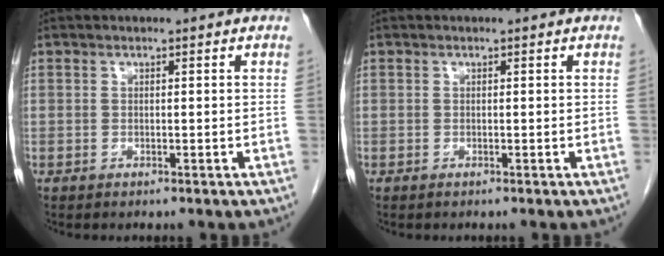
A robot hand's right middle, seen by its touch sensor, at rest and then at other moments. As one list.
[{"total": 0.0}]